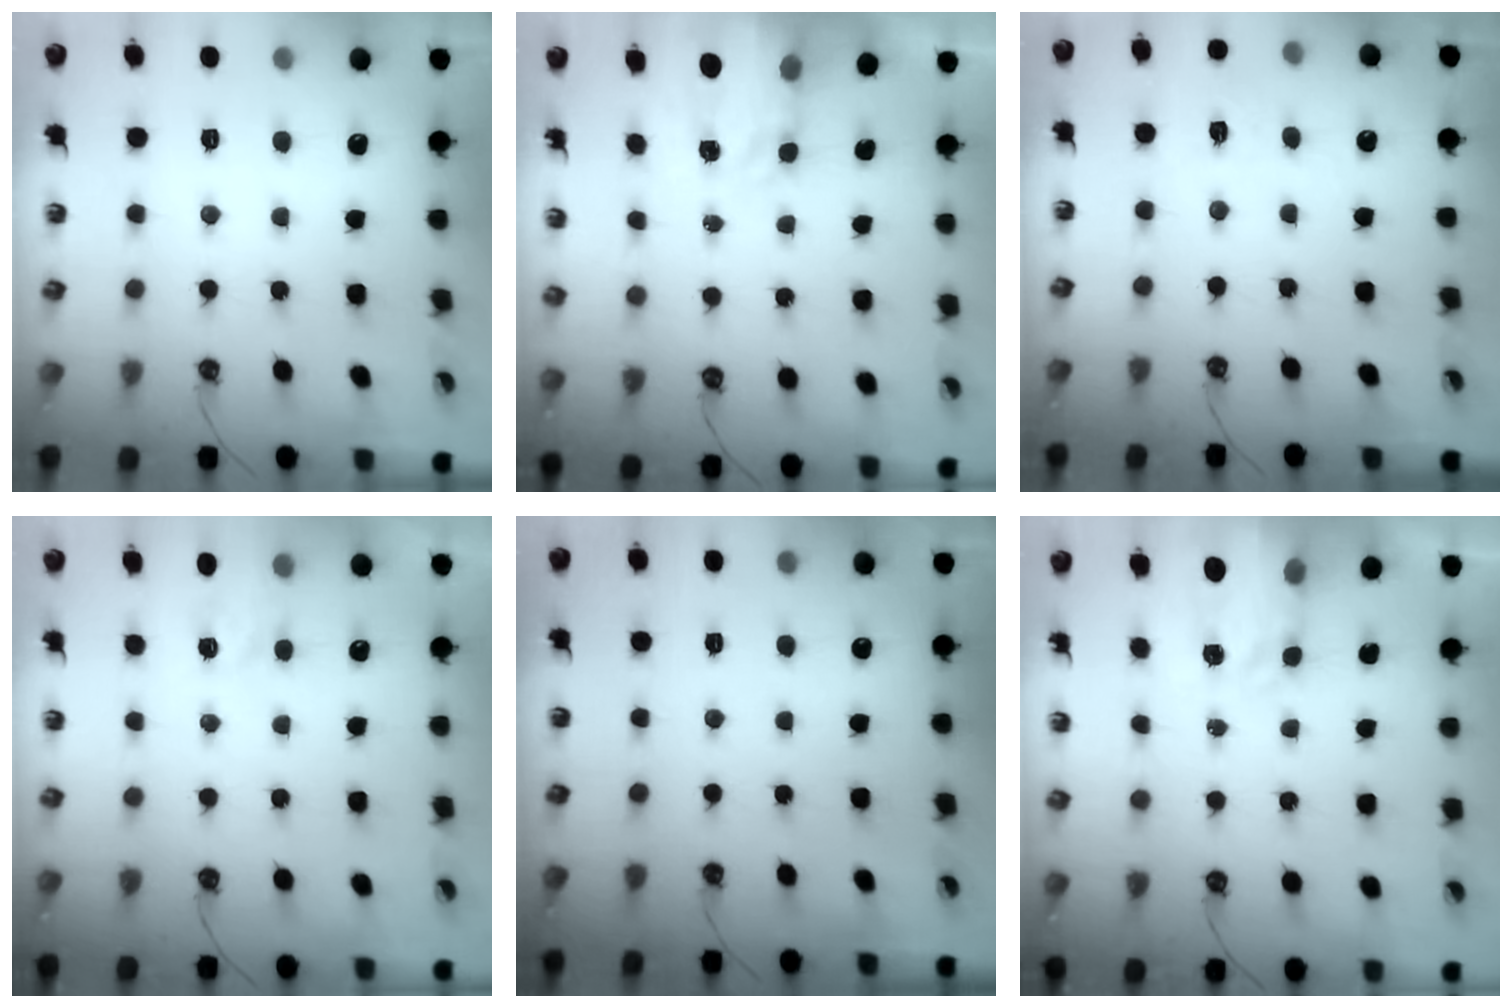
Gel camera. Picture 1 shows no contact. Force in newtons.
{"total": 3.8, "press": 3.7, "slide": 0.5}
{"total": 4.6, "press": 4.5, "slide": 0.6}
{"total": 3.3, "press": 3.3, "slide": 0.5}
{"total": 0.0}
{"total": 3.7, "press": 3.7, "slide": 0.5}